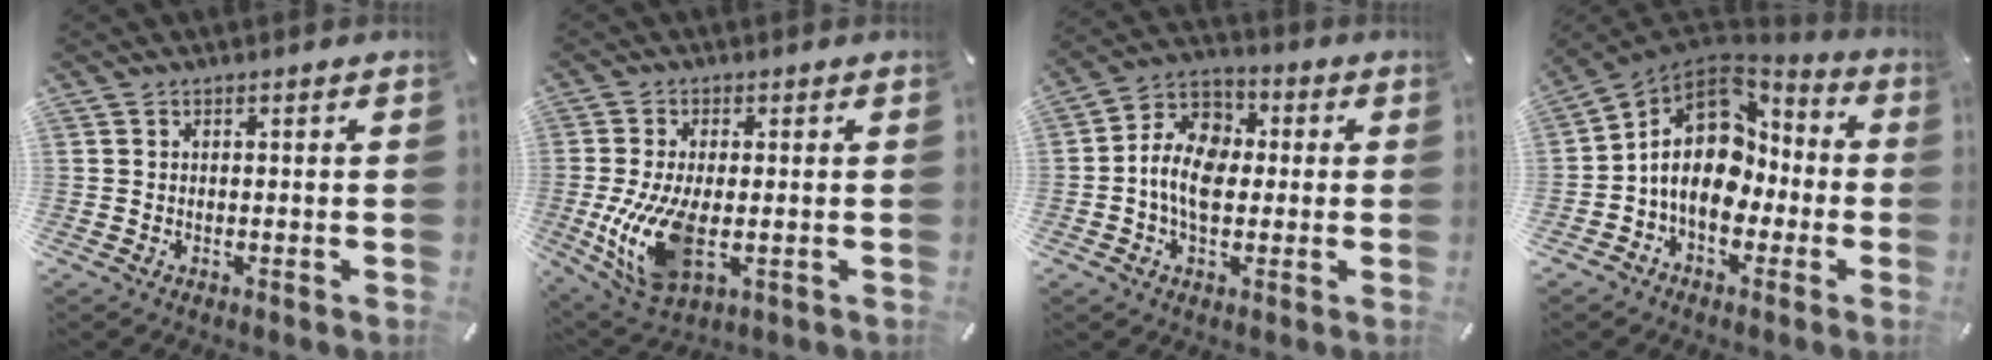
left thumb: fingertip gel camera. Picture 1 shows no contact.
{"total": 13.8, "force": [-1.4, 7.3, 11.6], "torque": [-0.242, -0.026, -0.021]}
{"total": 10.5, "force": [-2.0, 7.7, 6.8], "torque": [-0.142, 0.015, -0.038]}
{"total": 15.0, "force": [-0.1, 11.7, 9.3], "torque": [-0.165, 0.001, -0.002]}